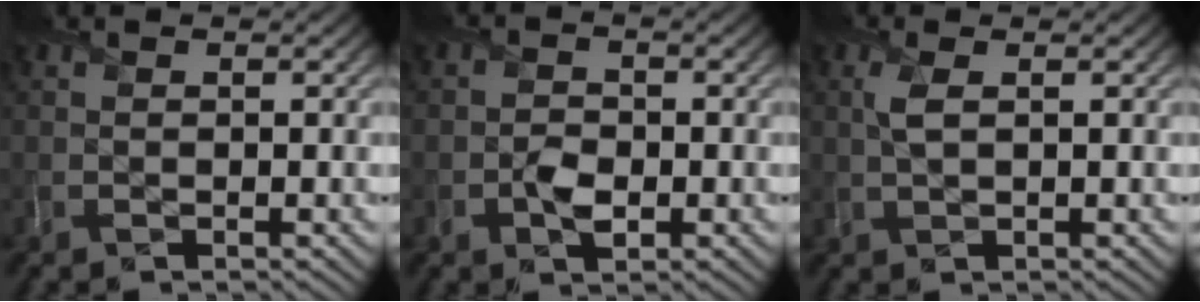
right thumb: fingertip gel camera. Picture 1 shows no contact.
{"total": 2.7, "force": [-1.1, 1.8, 1.7], "torque": [-0.031, -0.002, -0.019]}
{"total": 2.1, "force": [0.6, 0.8, 1.9], "torque": [-0.050, 0.003, 0.011]}